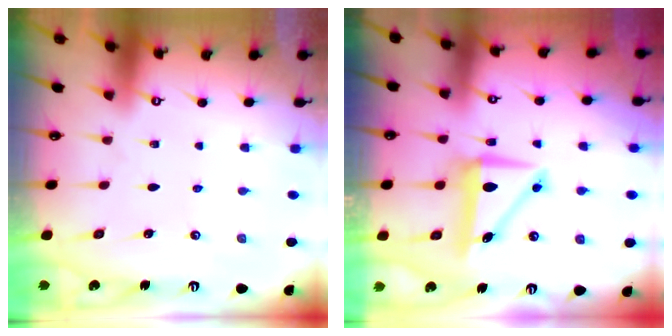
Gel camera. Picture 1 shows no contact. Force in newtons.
{"total": 7.2, "press": 7.1, "slide": 1.3}